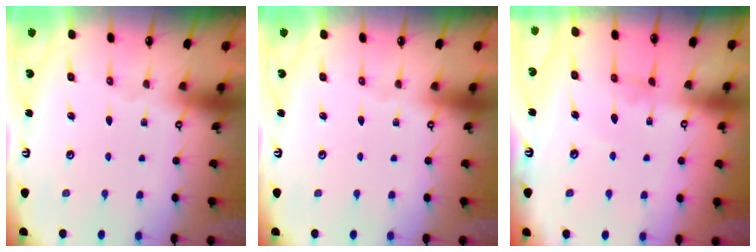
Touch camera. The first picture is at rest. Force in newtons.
{"total": 0.0}
{"total": 0.7, "press": 0.6, "slide": 0.3}